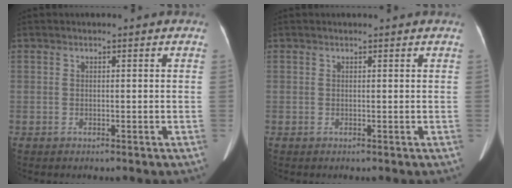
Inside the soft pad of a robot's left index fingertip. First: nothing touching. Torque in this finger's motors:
{"motor_torque": [-0.02, -0.13, -0.08, 0.02]}